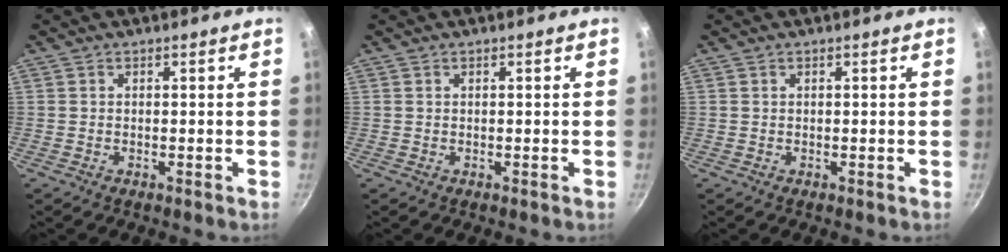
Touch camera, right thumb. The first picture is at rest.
{"total": 0.0}
{"total": 0.0}